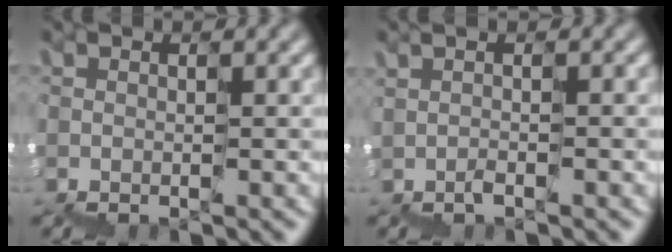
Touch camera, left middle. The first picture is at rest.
{"total": 1.3, "force": [0.4, -1.2, -0.3], "torque": [0.001, 0.000, 0.011]}